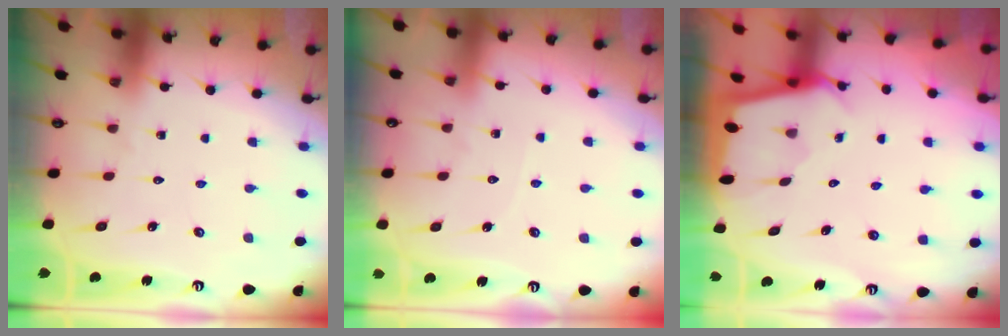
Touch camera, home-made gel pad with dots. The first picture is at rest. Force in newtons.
{"total": 2.7, "press": 2.7, "slide": 0.4}
{"total": 2.2, "press": 2.2, "slide": 0.3}